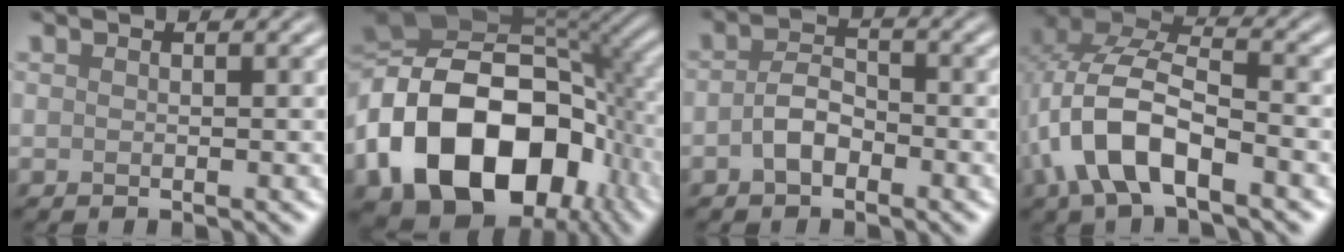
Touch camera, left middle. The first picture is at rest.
{"total": 18.4, "force": [-5.3, 12.7, 12.3], "torque": [-0.239, -0.011, -0.099]}
{"total": 2.8, "force": [-1.1, 1.7, 2.0], "torque": [-0.040, 0.005, -0.026]}
{"total": 8.2, "force": [-3.1, 3.8, 6.6], "torque": [-0.136, 0.011, -0.065]}